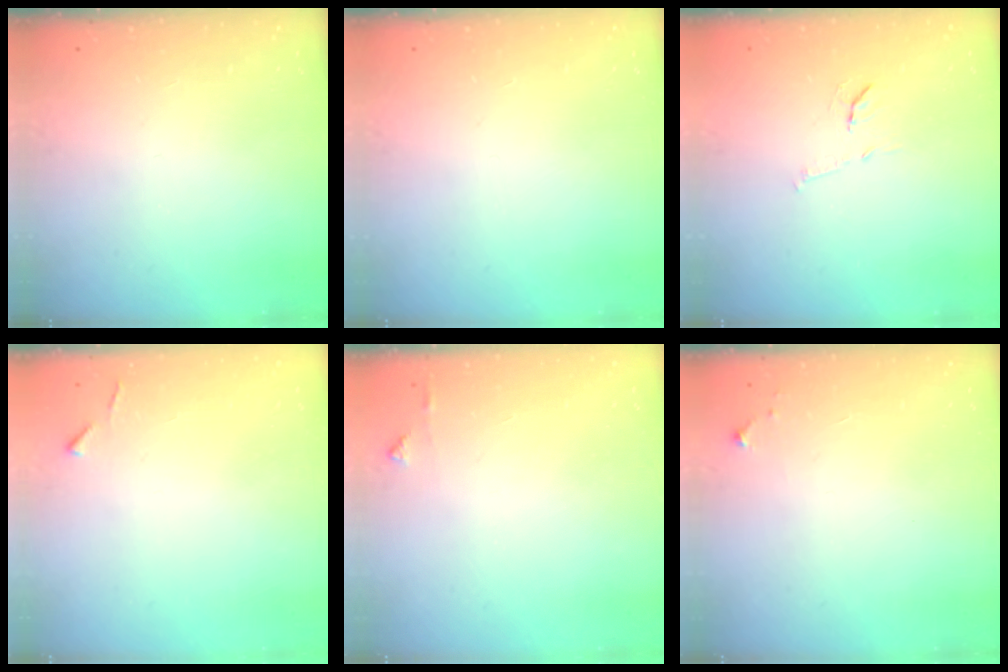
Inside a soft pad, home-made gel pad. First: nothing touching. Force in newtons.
{"total": 0.0}
{"total": 9.1, "press": 9.1, "slide": 0.4}
{"total": 4.3, "press": 4.3, "slide": 0.6}
{"total": 3.5, "press": 3.4, "slide": 0.5}
{"total": 4.3, "press": 4.3, "slide": 0.7}